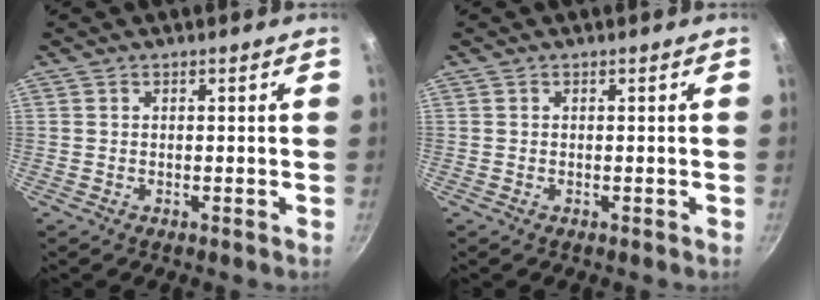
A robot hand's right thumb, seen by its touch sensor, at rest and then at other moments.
{"total": 0.0}